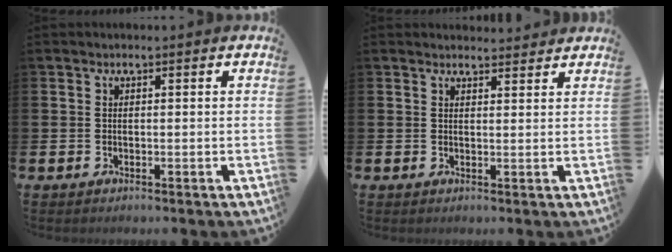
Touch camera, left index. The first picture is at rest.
{"total": 2.2, "force": [2.2, 0.4, -0.2], "torque": [0.014, -0.015, 0.036]}